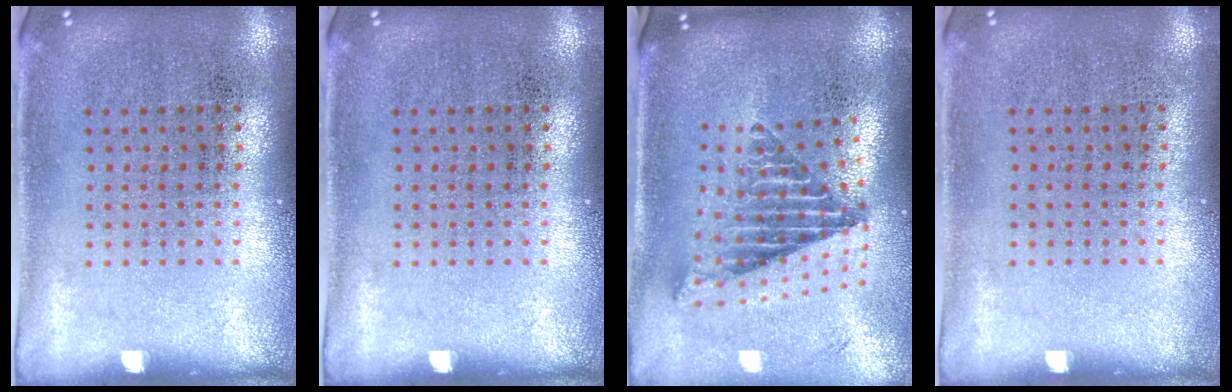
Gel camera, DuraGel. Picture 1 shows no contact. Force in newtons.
{"total": 0.0}
{"total": 2.5, "press": 1.6, "slide": 1.9}
{"total": 0.0}